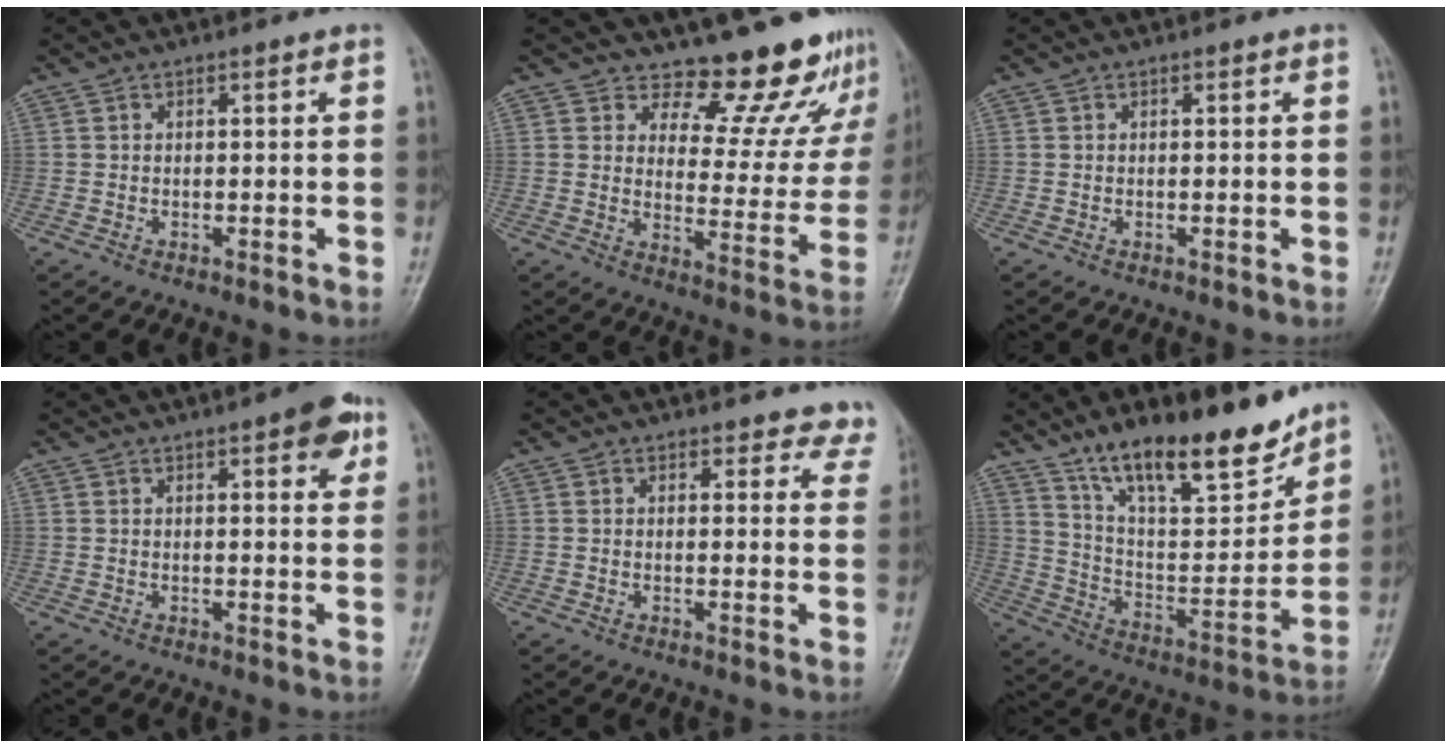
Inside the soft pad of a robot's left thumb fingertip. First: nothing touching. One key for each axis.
{"total": 14.1, "fx": 12.8, "fy": 5.2, "fz": 2.8, "tx": 0.014, "ty": -0.116, "tz": 0.154}
{"total": 0.0}
{"total": 6.1, "fx": 3.2, "fy": 2.0, "fz": 4.8, "tx": -0.046, "ty": -0.009, "tz": 0.033}
{"total": 6.9, "fx": 6.3, "fy": 2.8, "fz": 0.4, "tx": 0.053, "ty": -0.026, "tz": 0.041}
{"total": 20.4, "fx": 15.1, "fy": 6.3, "fz": 12.3, "tx": -0.154, "ty": -0.087, "tz": 0.259}